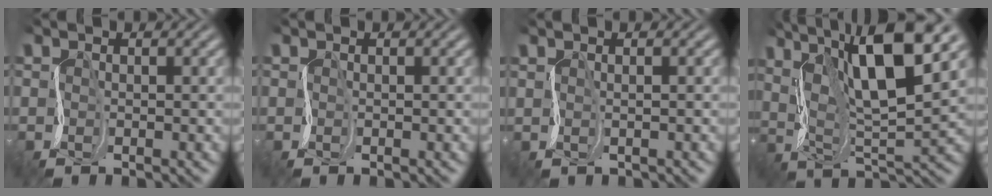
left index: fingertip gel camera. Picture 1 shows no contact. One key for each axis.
{"total": 0.0}
{"total": 1.3, "fx": 1.3, "fy": -0.1, "fz": -0.1, "tx": 0.010, "ty": 0.009, "tz": 0.014}
{"total": 9.9, "fx": 6.4, "fy": 1.6, "fz": 7.3, "tx": -0.131, "ty": 0.019, "tz": 0.106}